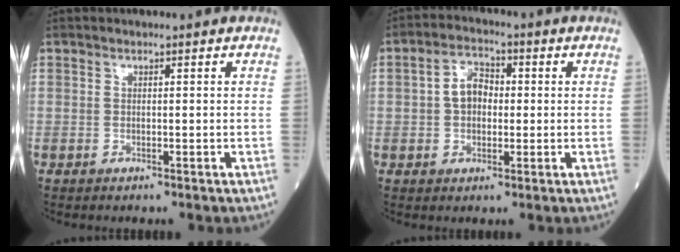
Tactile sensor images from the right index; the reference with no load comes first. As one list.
[{"total": 5.2, "force": [0.1, 3.4, 3.9], "torque": [-0.074, 0.019, 0.000]}]